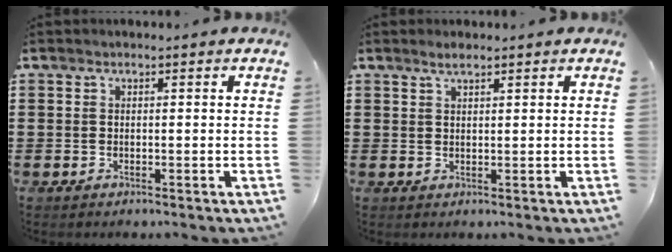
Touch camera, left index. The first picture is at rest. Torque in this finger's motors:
{"motor_torque": [0.43, -0.41, -0.04, 0.01]}